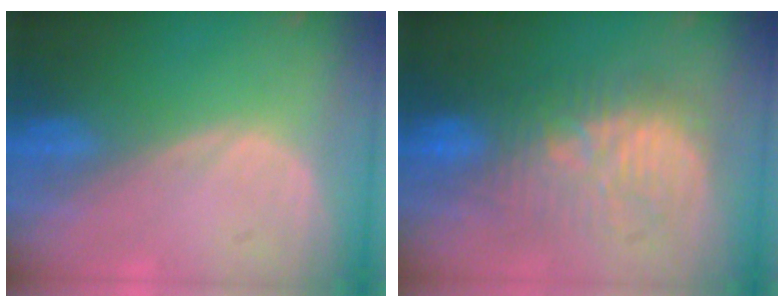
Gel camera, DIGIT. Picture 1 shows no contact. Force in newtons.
{"total": 9.9, "press": 9.9, "slide": 0.3}